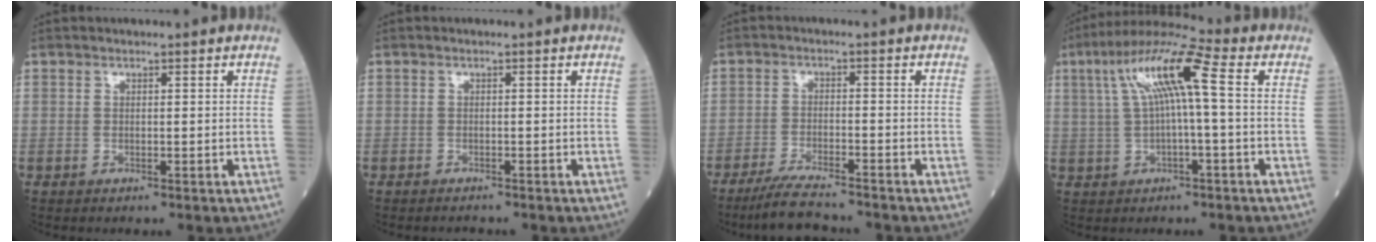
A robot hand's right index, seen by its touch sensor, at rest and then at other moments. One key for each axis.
{"total": 0.9, "fx": -0.9, "fy": 0.1, "fz": -0.1, "tx": -0.003, "ty": -0.003, "tz": -0.015}
{"total": 7.6, "fx": -6.8, "fy": 0.4, "fz": 3.5, "tx": -0.063, "ty": -0.023, "tz": -0.119}
{"total": 10.8, "fx": 2.1, "fy": 0.9, "fz": 10.6, "tx": -0.204, "ty": 0.038, "tz": 0.036}